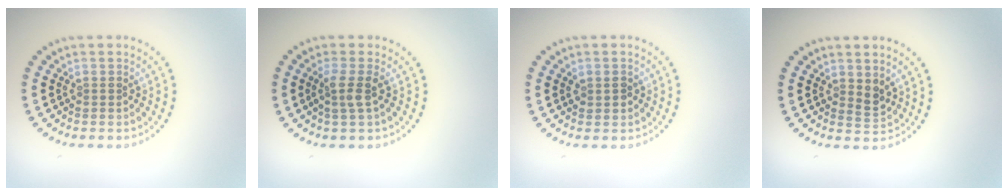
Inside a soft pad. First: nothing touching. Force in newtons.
{"total": 1.9, "press": 1.5, "slide": 1.2}
{"total": 1.4, "press": 1.3, "slide": 0.4}
{"total": 1.4, "press": 1.3, "slide": 0.7}